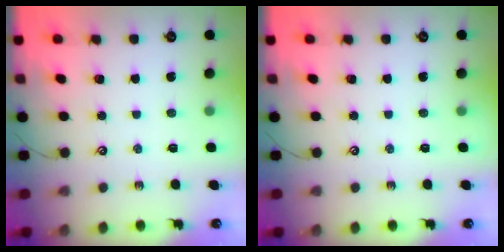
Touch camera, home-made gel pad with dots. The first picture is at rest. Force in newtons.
{"total": 0.0}